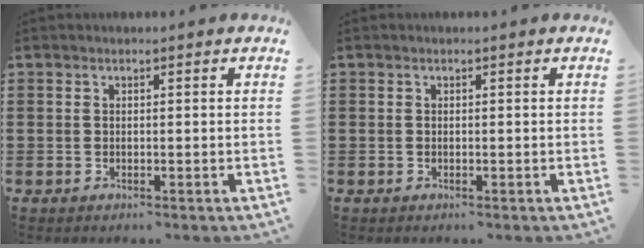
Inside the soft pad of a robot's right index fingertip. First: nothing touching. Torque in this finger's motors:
{"motor_torque": [0.00, 2.14, 0.00, 0.00]}